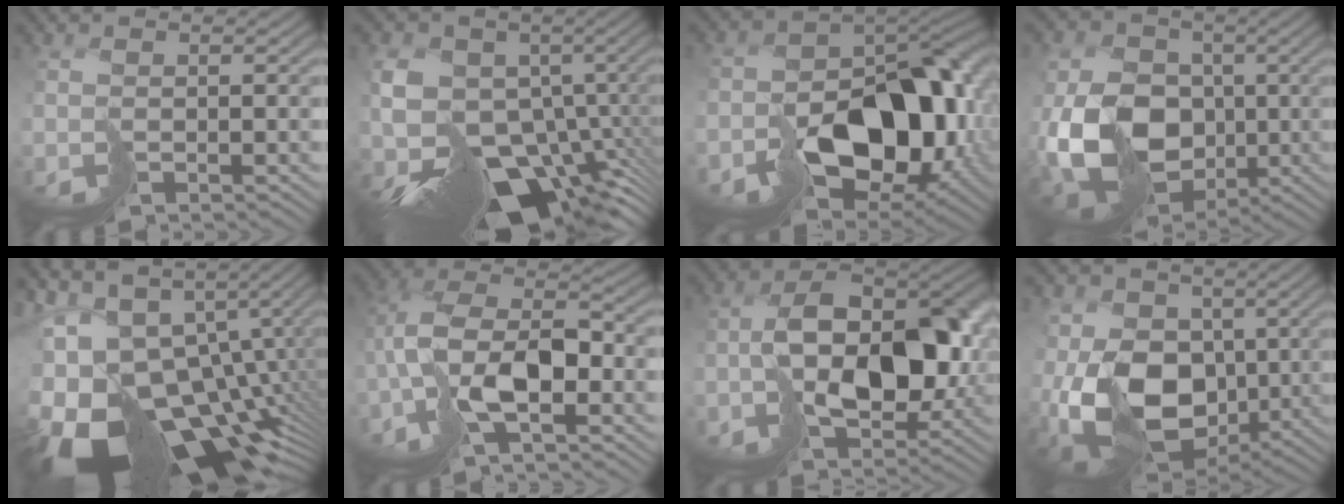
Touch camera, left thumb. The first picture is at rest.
{"total": 13.4, "force": [-2.6, 9.8, 8.8], "torque": [-0.174, -0.011, -0.044]}
{"total": 17.0, "force": [-5.4, 11.7, 11.1], "torque": [-0.140, -0.038, -0.072]}
{"total": 15.9, "force": [-2.3, 12.3, 9.8], "torque": [-0.204, -0.004, -0.039]}
{"total": 17.2, "force": [-4.5, 10.9, 12.5], "torque": [-0.214, -0.009, -0.051]}
{"total": 9.8, "force": [-3.2, 5.1, 7.8], "torque": [-0.154, 0.010, -0.069]}
{"total": 12.4, "force": [-1.4, 8.0, 9.3], "torque": [-0.118, 0.011, -0.019]}
{"total": 14.5, "force": [-1.3, 10.2, 10.3], "torque": [-0.204, -0.013, -0.009]}